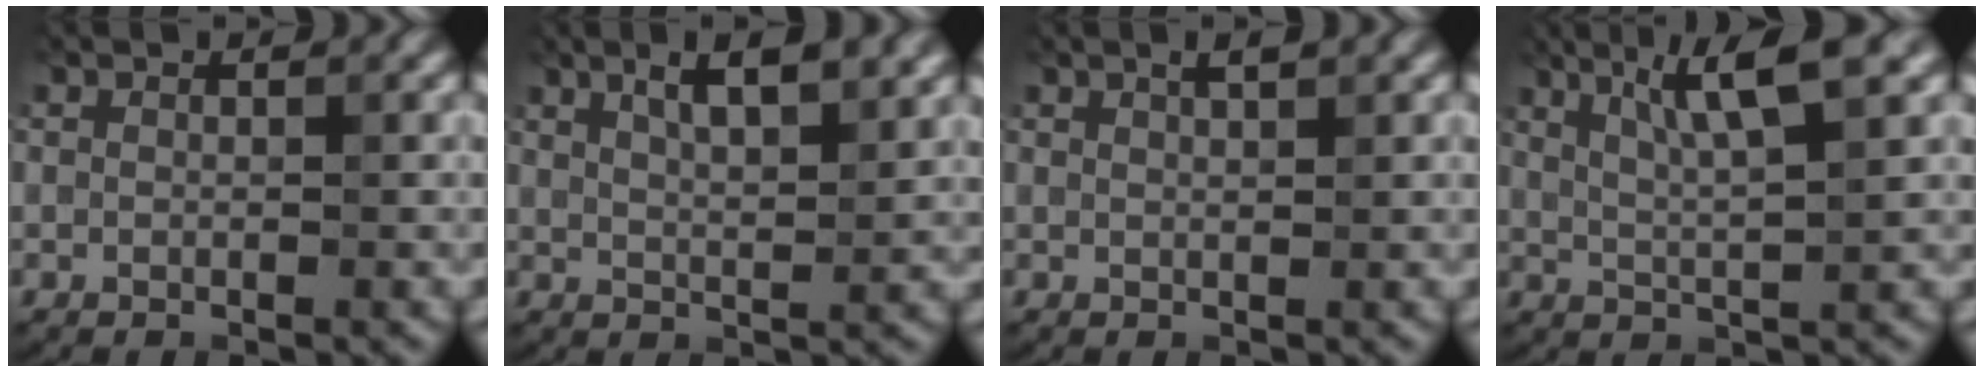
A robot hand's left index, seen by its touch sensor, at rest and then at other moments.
{"total": 5.8, "force": [3.2, 1.9, 4.4], "torque": [-0.051, 0.026, 0.034]}
{"total": 1.6, "force": [0.9, 0.5, 1.3], "torque": [-0.010, 0.005, 0.006]}
{"total": 5.6, "force": [2.5, 0.7, 4.9], "torque": [-0.089, 0.008, 0.049]}